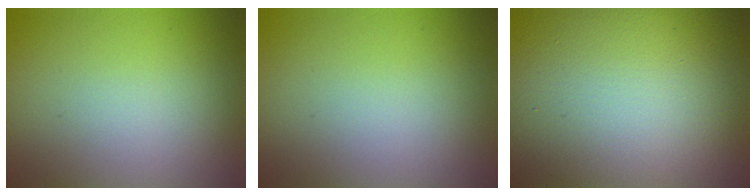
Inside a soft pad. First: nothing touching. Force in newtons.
{"total": 0.0}
{"total": 25.7, "press": 25.6, "slide": 1.1}